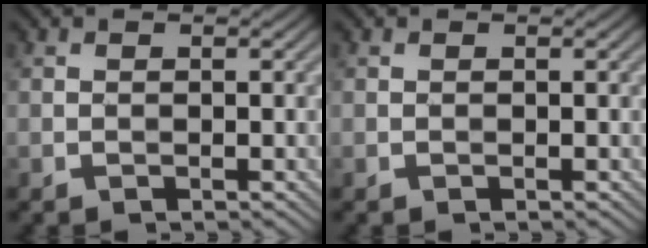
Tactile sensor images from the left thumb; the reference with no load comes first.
{"total": 0.0}